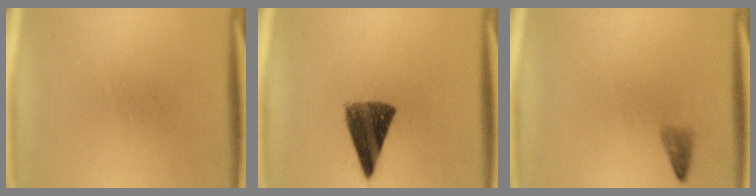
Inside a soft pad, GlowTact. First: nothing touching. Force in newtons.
{"total": 9.5}
{"total": 1.2}